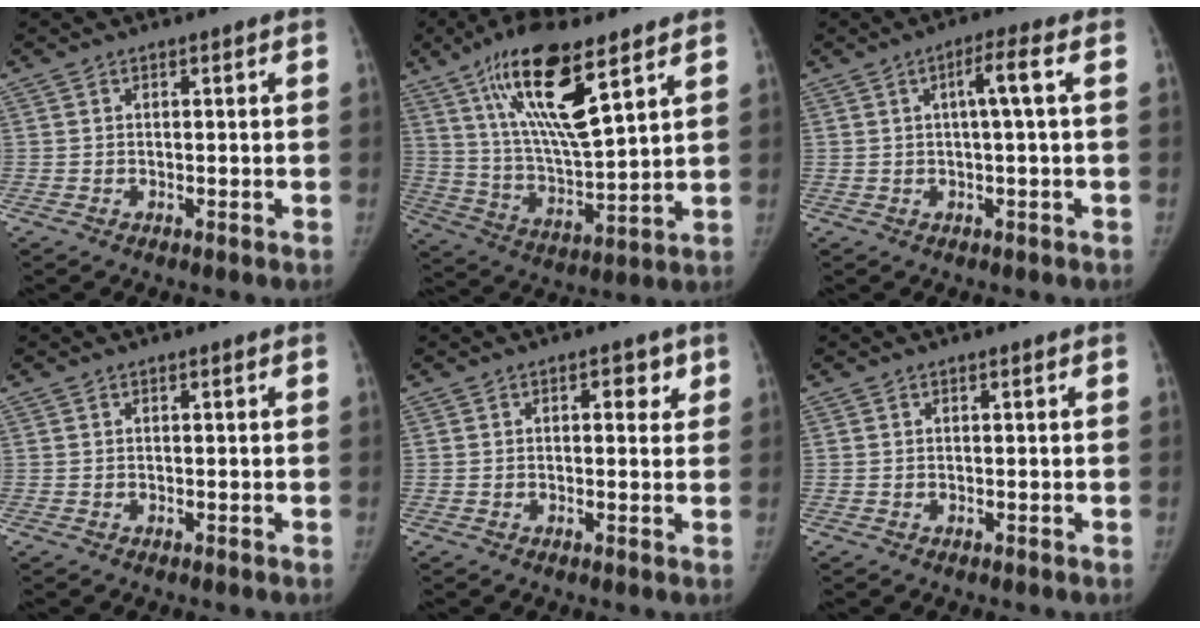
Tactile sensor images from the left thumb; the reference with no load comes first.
{"total": 18.8, "force": [10.2, 5.1, 14.9], "torque": [-0.260, -0.046, 0.190]}
{"total": 4.2, "force": [0.6, -0.3, 4.2], "torque": [-0.081, 0.012, 0.013]}
{"total": 0.0}
{"total": 3.1, "force": [1.3, 1.9, 2.1], "torque": [-0.001, -0.002, 0.013]}
{"total": 0.0}